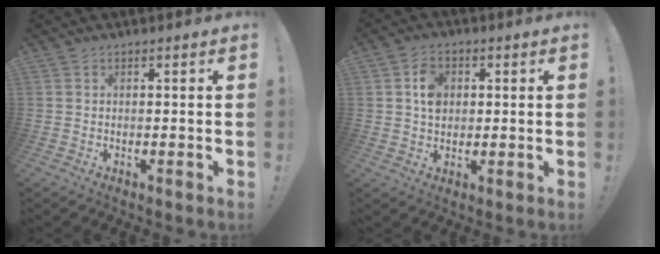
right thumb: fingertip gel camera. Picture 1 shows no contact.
{"total": 6.2, "force": [1.1, 4.8, 3.7], "torque": [-0.050, 0.003, 0.018]}